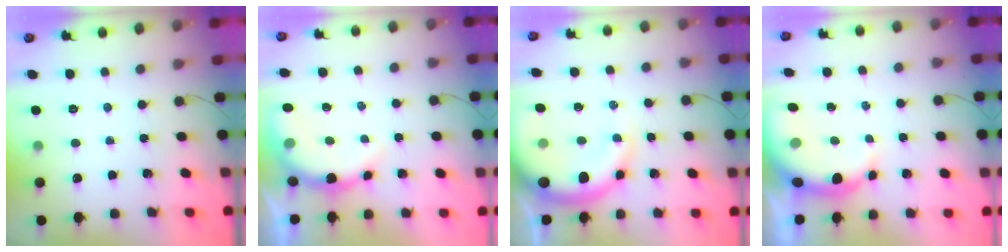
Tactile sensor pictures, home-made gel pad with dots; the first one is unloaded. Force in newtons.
{"total": 9.7, "press": 9.6, "slide": 1.0}
{"total": 15.2, "press": 14.8, "slide": 3.1}
{"total": 8.3, "press": 8.1, "slide": 1.7}